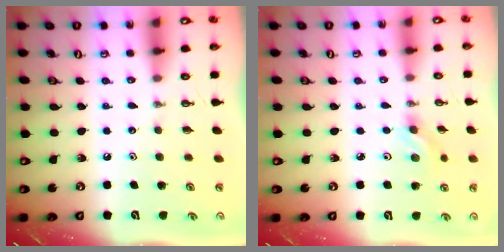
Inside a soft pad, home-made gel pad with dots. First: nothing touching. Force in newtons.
{"total": 3.9, "press": 3.6, "slide": 1.5}